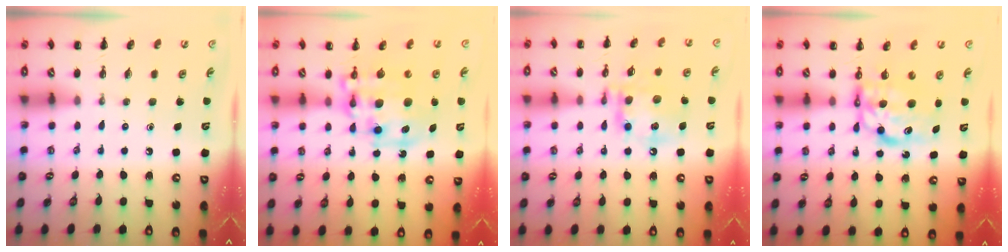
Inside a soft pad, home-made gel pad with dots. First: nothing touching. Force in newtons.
{"total": 12.9, "press": 12.6, "slide": 3.1}
{"total": 14.5, "press": 14.3, "slide": 2.3}
{"total": 7.9, "press": 7.7, "slide": 1.6}